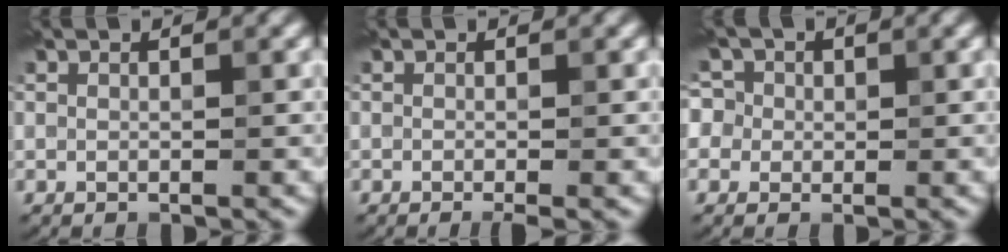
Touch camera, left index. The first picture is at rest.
{"total": 1.2, "force": [-0.5, 0.3, 1.1], "torque": [-0.011, -0.006, -0.009]}
{"total": 4.5, "force": [1.2, 4.2, 1.3], "torque": [-0.007, 0.043, -0.017]}